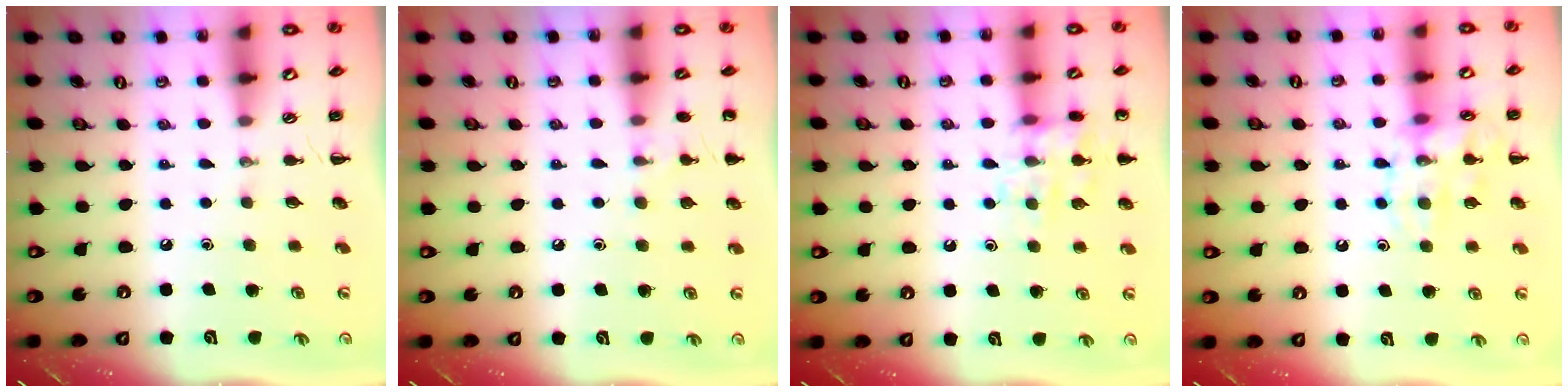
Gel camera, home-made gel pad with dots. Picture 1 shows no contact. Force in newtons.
{"total": 6.0, "press": 5.8, "slide": 1.7}
{"total": 11.8, "press": 11.7, "slide": 0.7}
{"total": 13.1, "press": 13.0, "slide": 1.1}